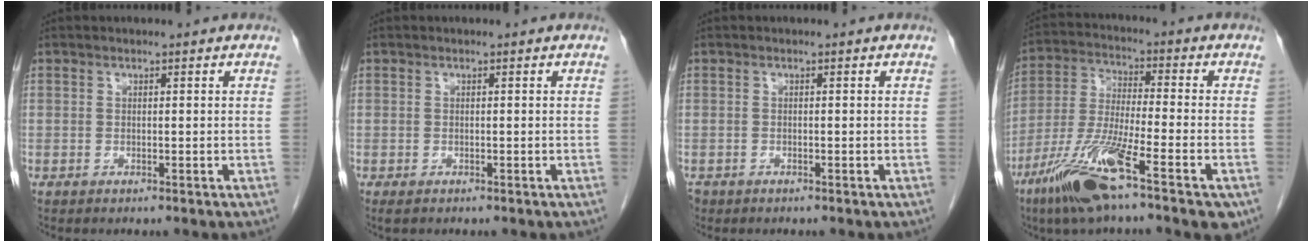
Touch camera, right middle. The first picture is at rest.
{"total": 0.8, "force": [-0.5, 0.5, 0.4], "torque": [-0.008, -0.001, -0.004]}
{"total": 1.3, "force": [-0.9, 0.9, 0.3], "torque": [-0.013, 0.000, -0.015]}
{"total": 15.1, "force": [-8.4, 1.5, 12.4], "torque": [-0.246, -0.032, -0.155]}